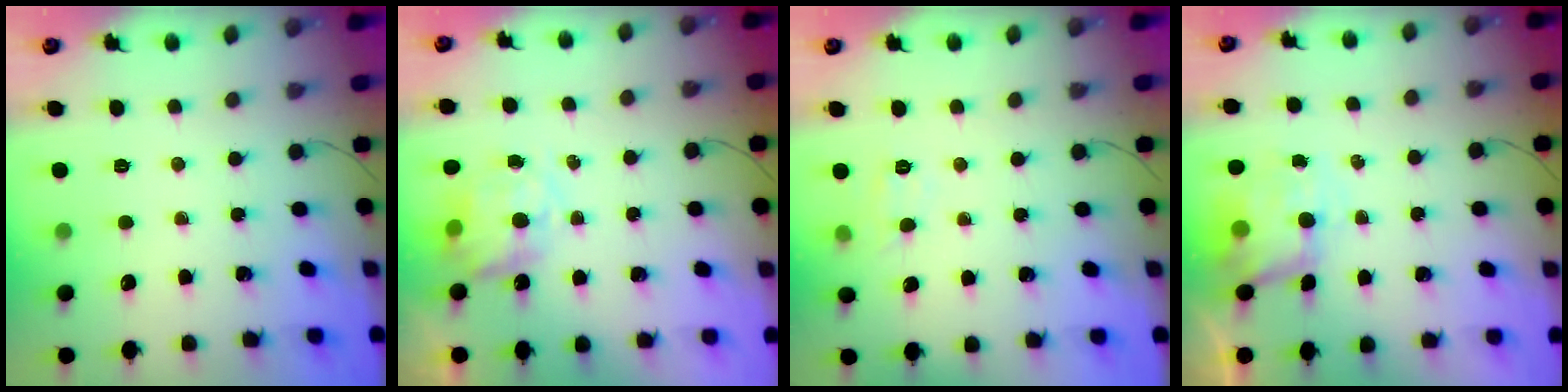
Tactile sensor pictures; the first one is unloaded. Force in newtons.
{"total": 8.7, "press": 8.6, "slide": 0.7}
{"total": 6.5, "press": 6.3, "slide": 1.4}
{"total": 5.3, "press": 5.2, "slide": 1.1}